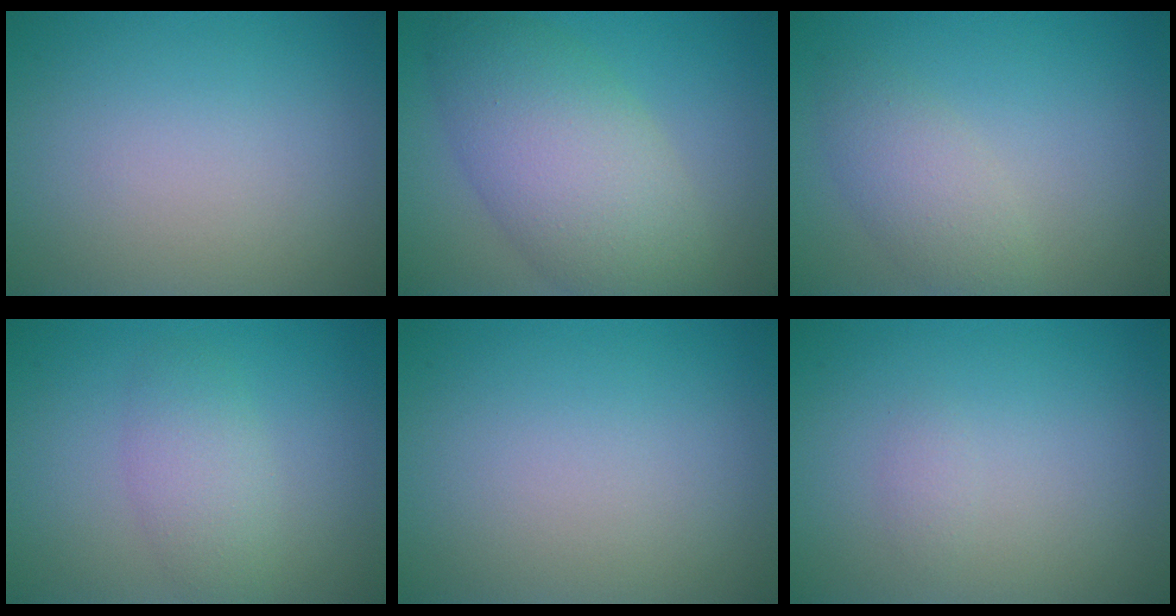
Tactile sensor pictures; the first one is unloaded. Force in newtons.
{"total": 8.1, "press": 8.1, "slide": 0.2}
{"total": 2.9, "press": 2.9, "slide": 0.1}
{"total": 2.9, "press": 2.9, "slide": 0.1}
{"total": 0.0}
{"total": 0.7, "press": 0.7, "slide": 0.0}